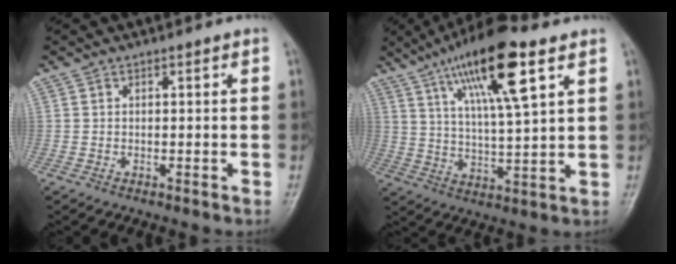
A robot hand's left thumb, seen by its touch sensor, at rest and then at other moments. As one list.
[{"total": 17.0, "force": [8.7, 4.0, 14.0], "torque": [-0.233, -0.019, 0.153]}]